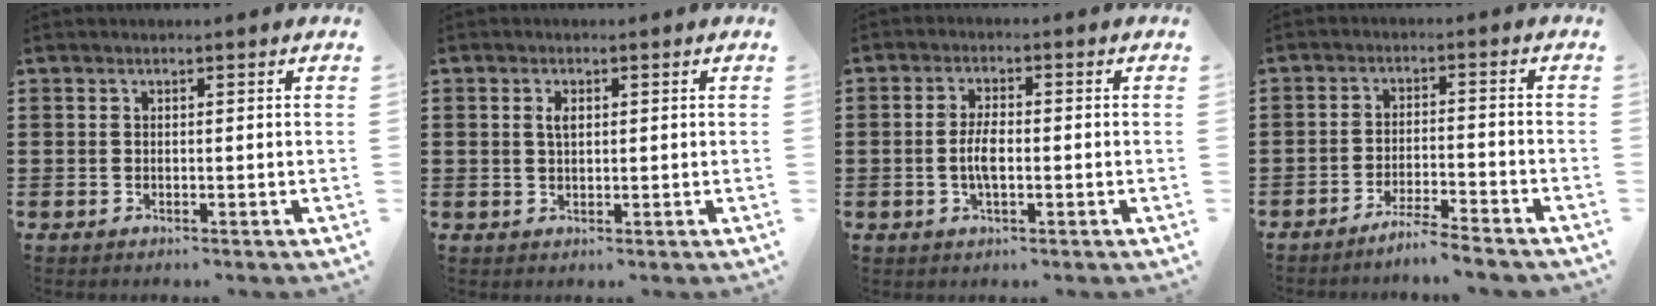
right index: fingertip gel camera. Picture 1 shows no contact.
{"total": 1.9, "force": [0.5, 0.9, 1.6], "torque": [-0.035, 0.007, 0.007]}
{"total": 4.1, "force": [-0.7, 1.4, 3.8], "torque": [-0.086, -0.003, -0.018]}
{"total": 4.2, "force": [-3.9, -1.2, 1.1], "torque": [-0.021, -0.008, -0.079]}